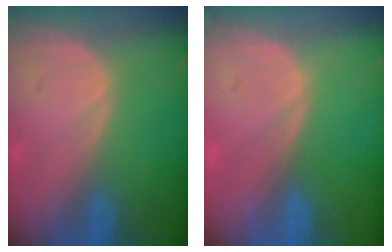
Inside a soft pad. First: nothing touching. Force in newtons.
{"total": 0.0}